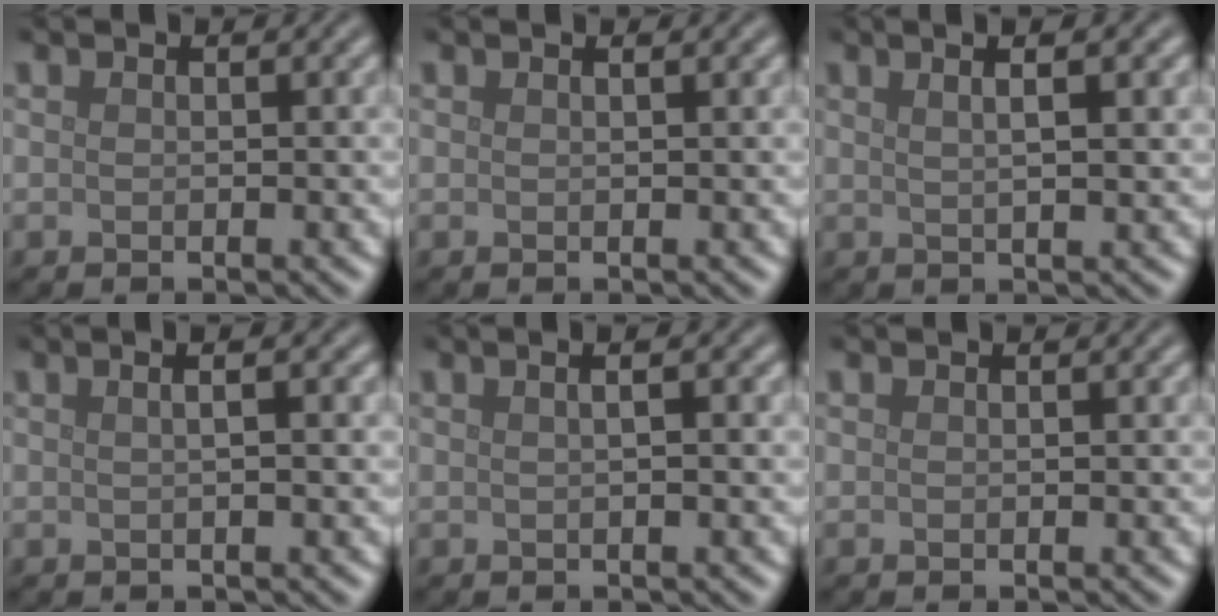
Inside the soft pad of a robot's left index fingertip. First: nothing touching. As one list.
[{"total": 0.8, "force": [0.5, 0.3, 0.6], "torque": [-0.003, 0.002, 0.002]}, {"total": 4.1, "force": [1.8, 1.5, 3.4], "torque": [-0.025, 0.016, 0.003]}, {"total": 3.6, "force": [1.1, 1.6, 3.0], "torque": [-0.016, 0.017, -0.011]}, {"total": 3.2, "force": [1.1, 1.5, 2.6], "torque": [-0.015, 0.018, -0.012]}, {"total": 0.0}]